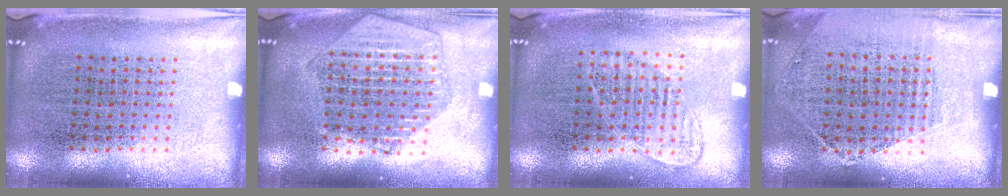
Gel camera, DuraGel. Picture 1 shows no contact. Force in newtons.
{"total": 2.0, "press": 1.8, "slide": 0.8}
{"total": 1.1, "press": 1.0, "slide": 0.5}
{"total": 1.2, "press": 1.0, "slide": 0.6}